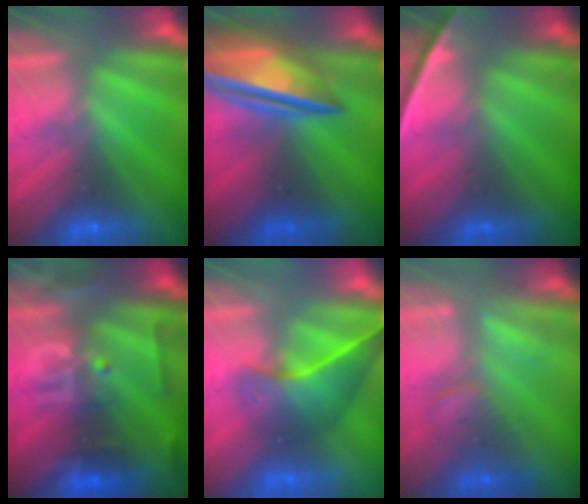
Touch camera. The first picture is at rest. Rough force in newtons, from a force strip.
{"total": 5.7}
{"total": 2.2}
{"total": 2.8}
{"total": 3.6}
{"total": 2.8}